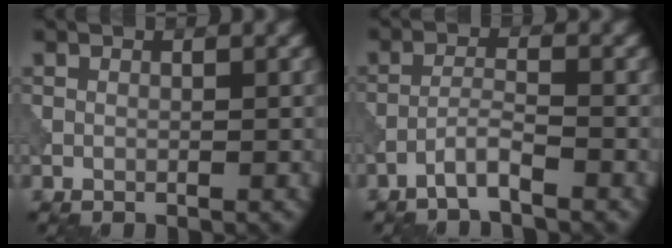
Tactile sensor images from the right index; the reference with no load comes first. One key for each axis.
{"total": 2.3, "fx": -1.7, "fy": 0.1, "fz": 1.5, "tx": -0.029, "ty": 0.009, "tz": -0.041}